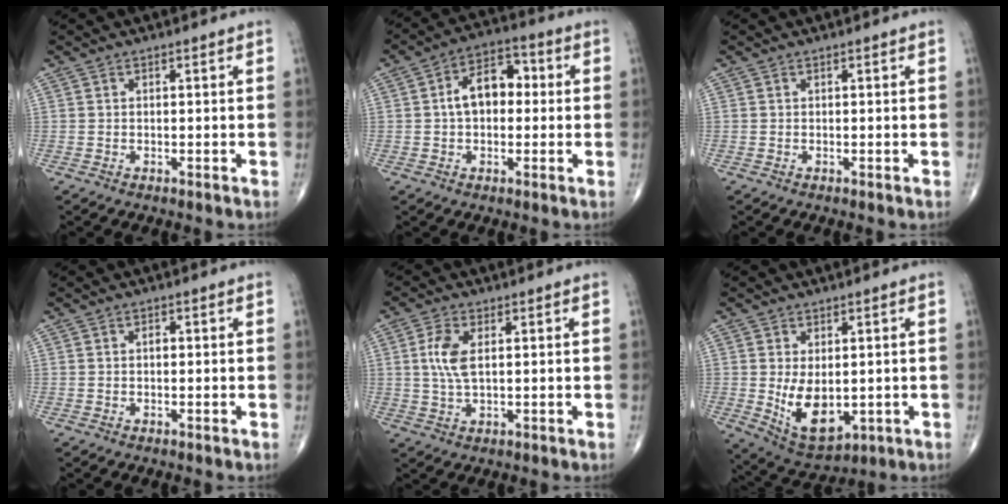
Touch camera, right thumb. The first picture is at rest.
{"total": 9.4, "force": [0.6, 6.0, 7.1], "torque": [-0.097, 0.030, 0.001]}
{"total": 0.0}
{"total": 0.7, "force": [0.0, 0.5, 0.6], "torque": [-0.005, 0.001, -0.003]}
{"total": 5.7, "force": [1.1, 2.7, 4.9], "torque": [-0.110, -0.002, 0.020]}
{"total": 10.0, "force": [-0.8, 5.8, 8.1], "torque": [-0.121, -0.016, 0.009]}